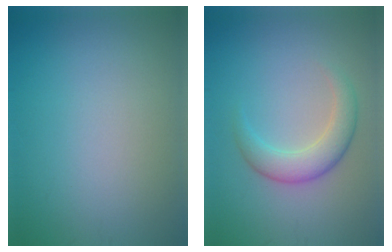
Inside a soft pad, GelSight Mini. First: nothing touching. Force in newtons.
{"total": 3.6, "press": 3.6, "slide": 0.3}